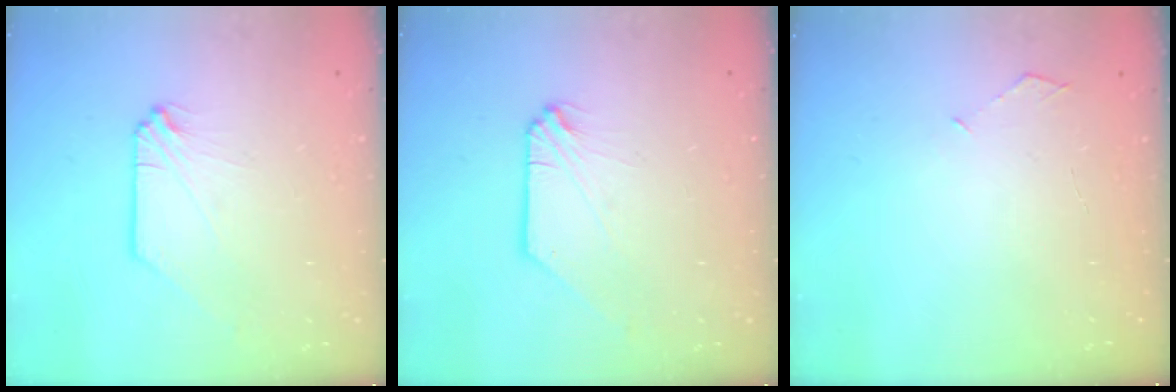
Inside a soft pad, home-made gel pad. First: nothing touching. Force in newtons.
{"total": 0.7, "press": 0.6, "slide": 0.3}
{"total": 3.9, "press": 3.9, "slide": 0.5}